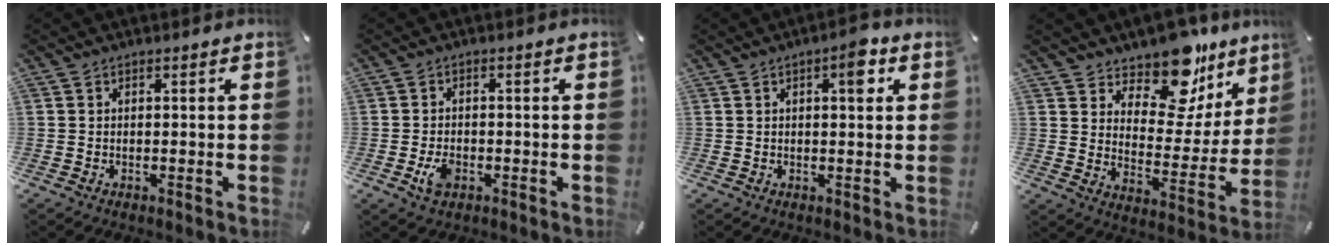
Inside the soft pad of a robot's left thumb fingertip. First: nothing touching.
{"total": 3.8, "force": [-1.4, 2.5, 2.5], "torque": [-0.055, 0.003, -0.026]}
{"total": 5.1, "force": [1.9, 2.0, 4.3], "torque": [-0.050, -0.006, 0.022]}
{"total": 15.7, "force": [13.1, 7.0, 5.2], "torque": [-0.076, -0.115, 0.228]}